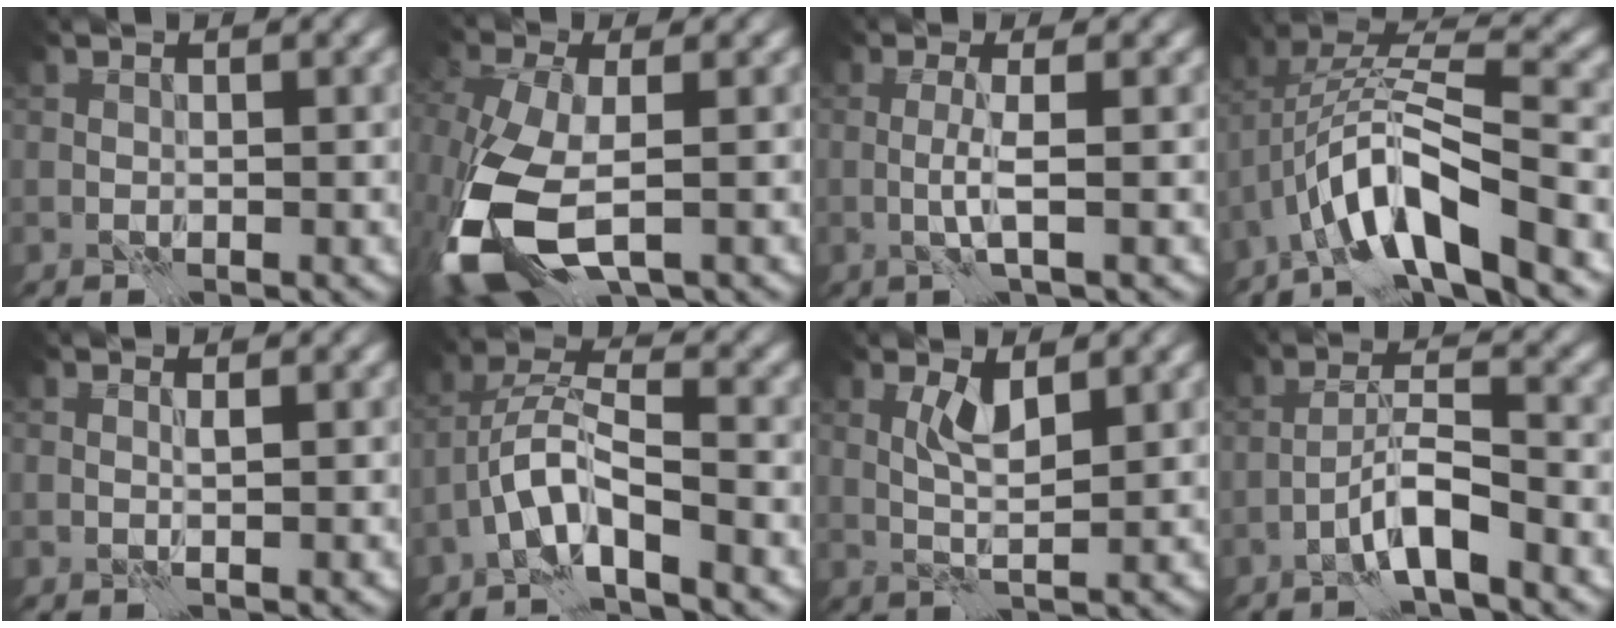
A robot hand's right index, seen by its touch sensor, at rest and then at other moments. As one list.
[{"total": 10.6, "force": [-3.8, 5.3, 8.3], "torque": [-0.216, -0.034, -0.070]}, {"total": 1.8, "force": [-0.2, -0.4, 1.7], "torque": [-0.039, 0.002, -0.010]}, {"total": 8.3, "force": [-4.1, 2.1, 6.8], "torque": [-0.117, 0.020, -0.084]}, {"total": 0.7, "force": [0.3, -0.6, 0.3], "torque": [-0.003, 0.005, 0.002]}, {"total": 4.8, "force": [-2.8, 0.8, 3.8], "torque": [-0.068, 0.015, -0.063]}, {"total": 2.3, "force": [1.0, 0.2, 2.0], "torque": [-0.041, 0.003, 0.020]}, {"total": 3.7, "force": [-2.5, 0.1, 2.8], "torque": [-0.048, 0.020, -0.053]}]